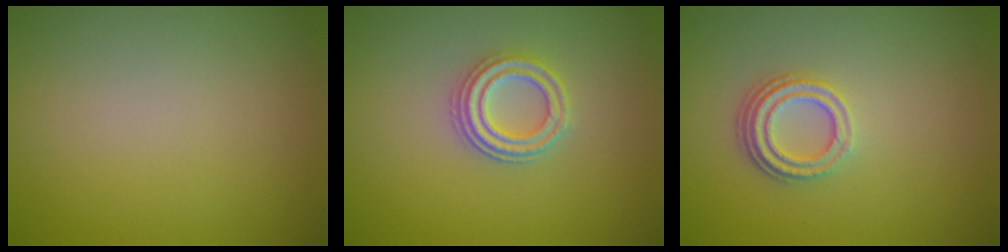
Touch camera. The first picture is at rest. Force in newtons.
{"total": 2.9, "press": 2.7, "slide": 1.2}
{"total": 3.1, "press": 2.2, "slide": 2.2}